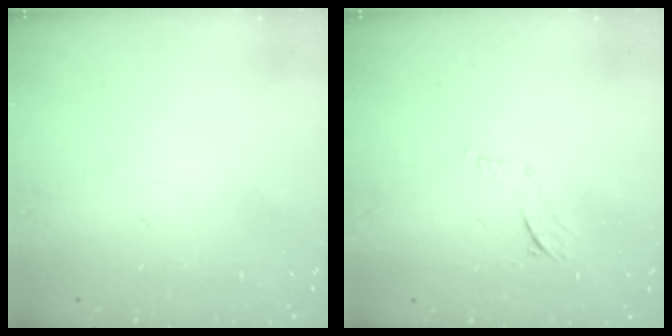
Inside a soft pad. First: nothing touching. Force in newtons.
{"total": 8.0, "press": 7.9, "slide": 1.0}